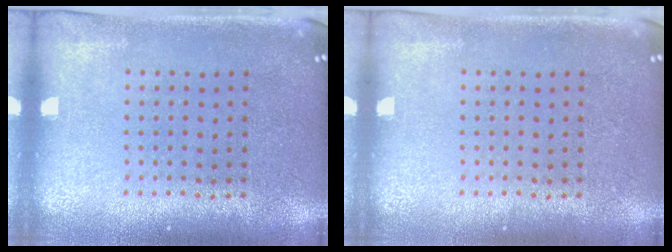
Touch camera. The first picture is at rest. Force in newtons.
{"total": 0.0}